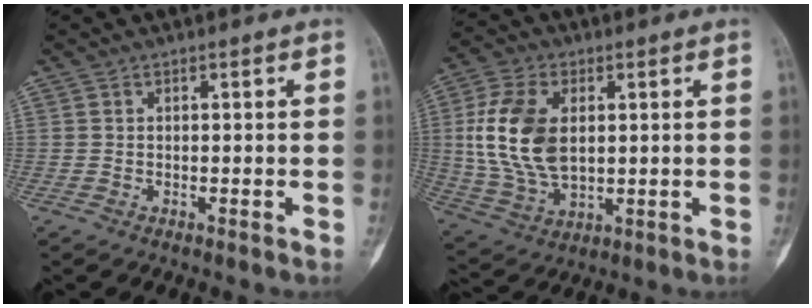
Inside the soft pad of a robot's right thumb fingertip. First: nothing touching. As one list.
[{"total": 15.2, "force": [2.2, 9.3, 11.9], "torque": [-0.231, -0.005, 0.047]}]